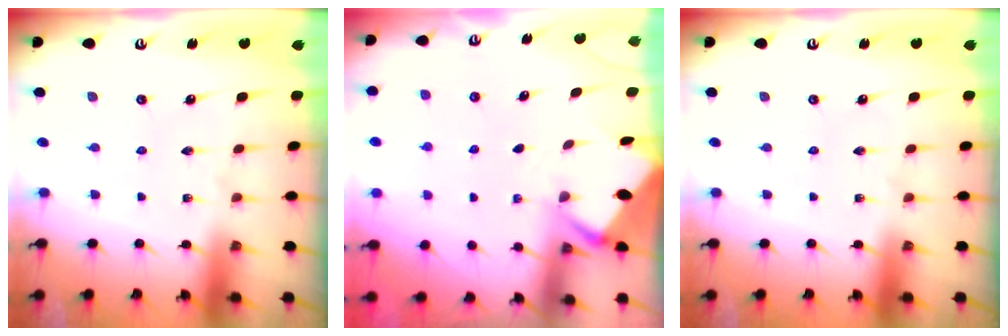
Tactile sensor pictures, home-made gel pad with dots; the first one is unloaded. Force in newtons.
{"total": 2.5, "press": 2.5, "slide": 0.3}
{"total": 0.0}